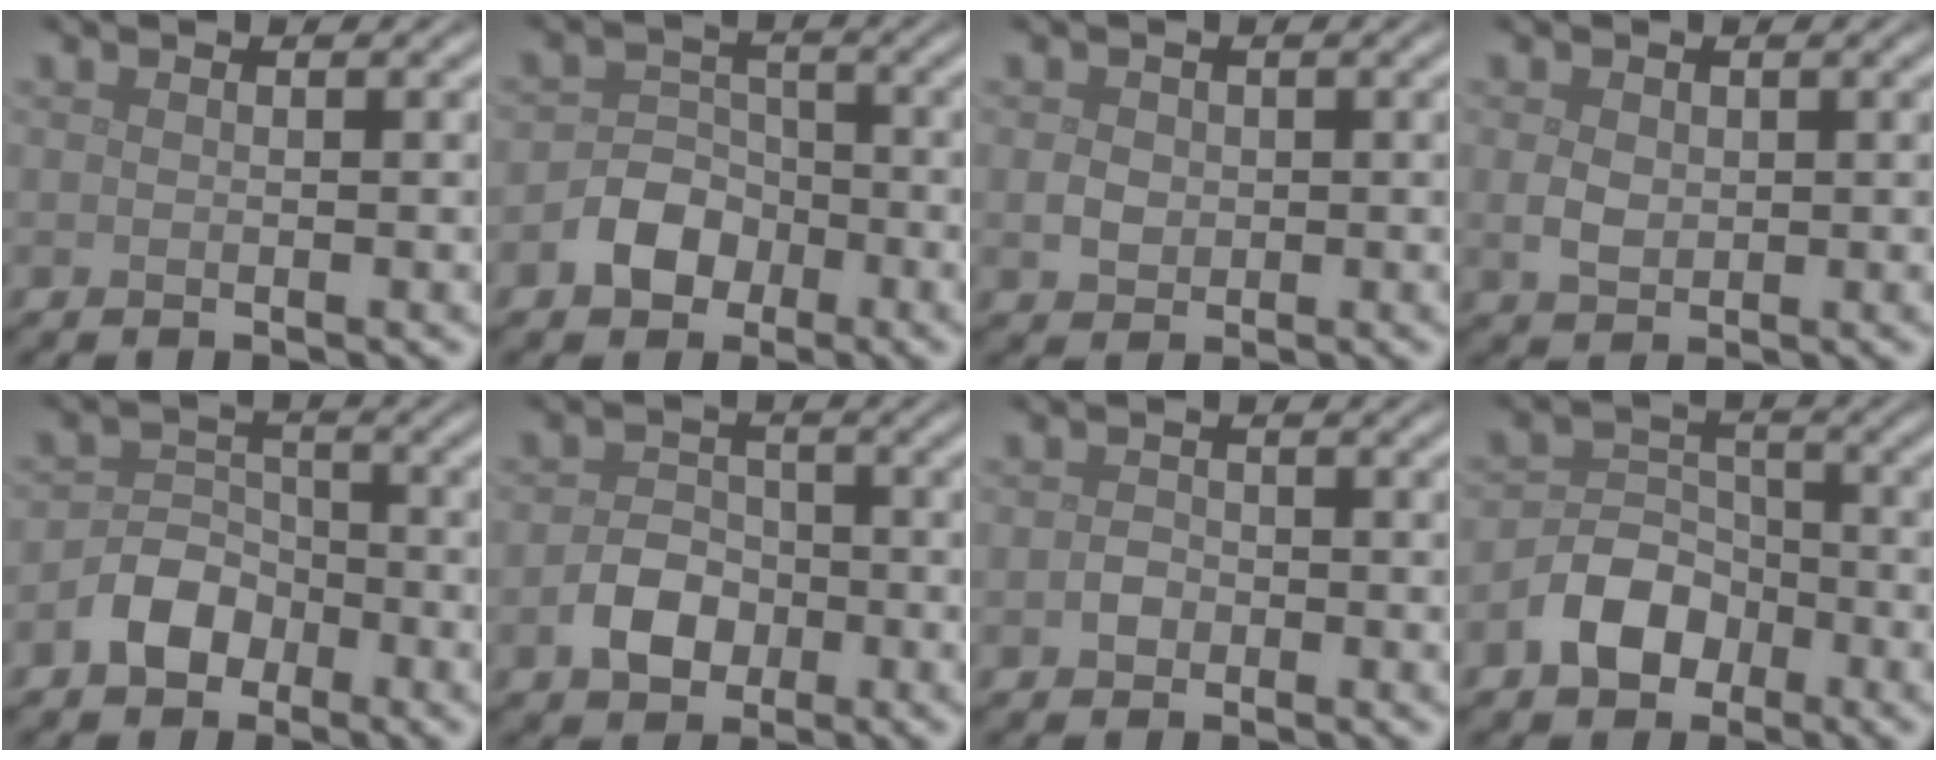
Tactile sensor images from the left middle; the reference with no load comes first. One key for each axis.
{"total": 3.7, "fx": -1.7, "fy": 2.8, "fz": 1.6, "tx": -0.021, "ty": 0.005, "tz": -0.034}
{"total": 1.6, "fx": 0.1, "fy": 1.4, "fz": 0.7, "tx": -0.012, "ty": -0.004, "tz": -0.001}
{"total": 1.9, "fx": 0.2, "fy": 1.5, "fz": 1.2, "tx": -0.027, "ty": -0.002, "tz": 0.004}
{"total": 3.5, "fx": -2.0, "fy": 2.5, "fz": 1.5, "tx": -0.021, "ty": 0.008, "tz": -0.043}
{"total": 3.4, "fx": -1.4, "fy": 2.6, "fz": 1.8, "tx": -0.028, "ty": 0.005, "tz": -0.029}
{"total": 1.2, "fx": -0.4, "fy": 1.0, "fz": 0.5, "tx": -0.008, "ty": 0.000, "tz": -0.012}
{"total": 4.5, "fx": -2.3, "fy": 3.2, "fz": 2.1, "tx": -0.035, "ty": 0.004, "tz": -0.048}